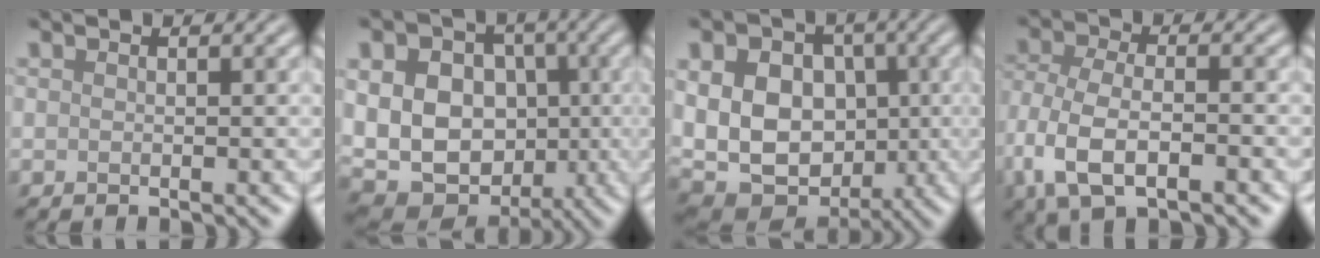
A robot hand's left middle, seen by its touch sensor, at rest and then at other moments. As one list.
[{"total": 17.1, "force": [1.5, 14.2, 9.3], "torque": [-0.178, 0.025, 0.013]}, {"total": 14.7, "force": [1.2, 11.7, 8.9], "torque": [-0.162, 0.030, 0.013]}, {"total": 6.6, "force": [-3.1, 3.1, 4.9], "torque": [-0.108, -0.005, -0.066]}]